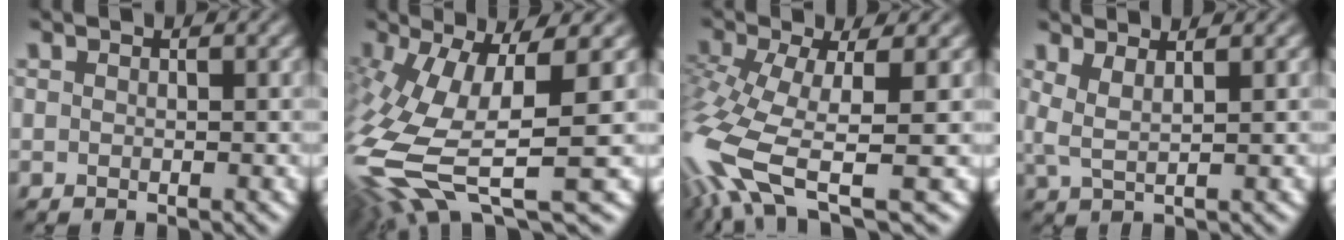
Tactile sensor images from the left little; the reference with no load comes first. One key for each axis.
{"total": 10.8, "fx": -2.5, "fy": 3.6, "fz": 9.9, "tx": -0.214, "ty": -0.008, "tz": -0.047}
{"total": 8.8, "fx": -3.2, "fy": 2.9, "fz": 7.6, "tx": -0.177, "ty": -0.013, "tz": -0.066}
{"total": 2.2, "fx": 1.2, "fy": 0.4, "fz": 1.7, "tx": -0.030, "ty": -0.002, "tz": 0.022}